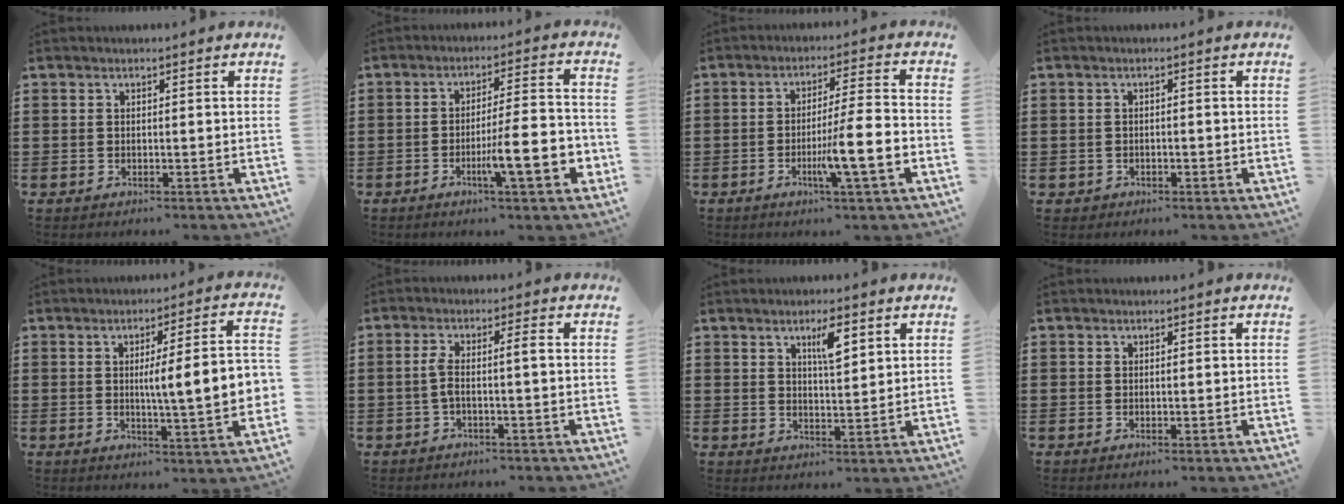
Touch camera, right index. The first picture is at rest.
{"total": 11.1, "force": [-3.8, 1.9, 10.2], "torque": [-0.162, -0.003, -0.062]}
{"total": 8.8, "force": [-3.1, 0.2, 8.3], "torque": [-0.141, -0.007, -0.054]}
{"total": 0.9, "force": [-0.6, 0.6, 0.1], "torque": [-0.006, 0.000, -0.014]}
{"total": 9.8, "force": [-0.1, 1.1, 9.7], "torque": [-0.155, -0.007, -0.010]}
{"total": 3.3, "force": [-0.7, 0.2, 3.2], "torque": [-0.068, 0.000, -0.019]}
{"total": 4.2, "force": [2.2, 1.1, 3.4], "torque": [-0.056, 0.002, 0.033]}
{"total": 0.0}